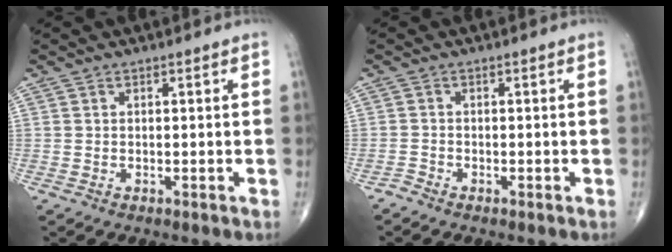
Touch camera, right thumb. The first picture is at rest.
{"total": 1.0, "force": [-1.0, 0.2, 0.0], "torque": [-0.001, -0.002, -0.025]}